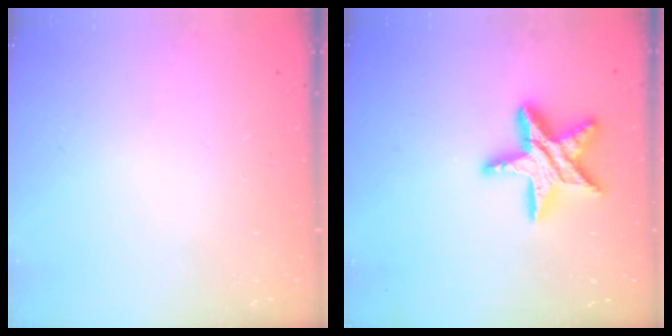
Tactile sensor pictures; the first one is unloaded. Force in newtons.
{"total": 16.8, "press": 16.8, "slide": 1.1}